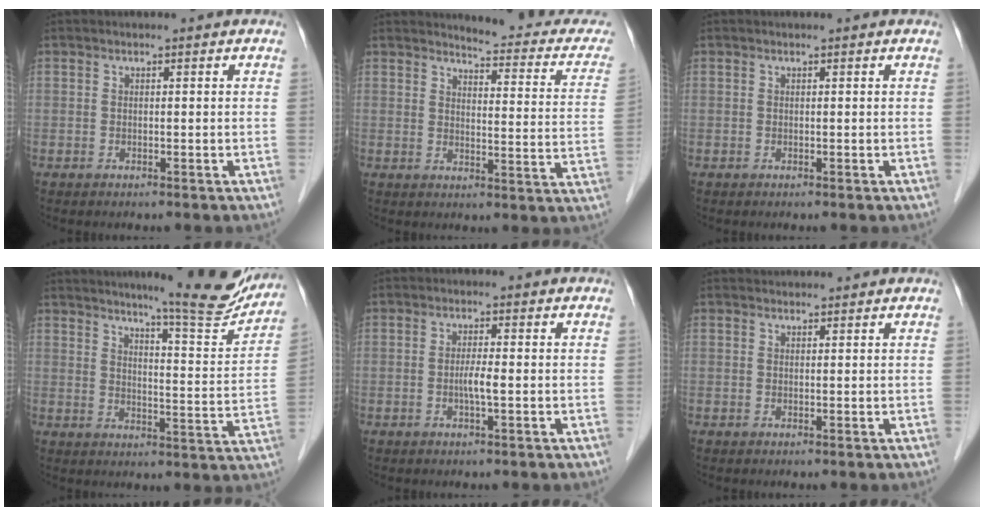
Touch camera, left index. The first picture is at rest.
{"total": 13.3, "force": [12.7, 1.7, 3.3], "torque": [-0.023, -0.057, 0.128]}
{"total": 0.0}
{"total": 14.8, "force": [13.4, 0.2, 6.3], "torque": [-0.081, -0.039, 0.169]}
{"total": 2.3, "force": [-0.4, 0.0, 2.3], "torque": [-0.045, -0.001, -0.008]}
{"total": 2.7, "force": [2.7, 0.5, 0.3], "torque": [-0.009, 0.026, 0.038]}